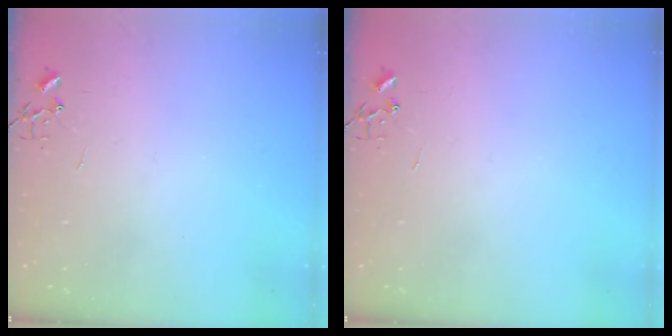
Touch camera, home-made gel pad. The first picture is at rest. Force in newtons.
{"total": 0.0}